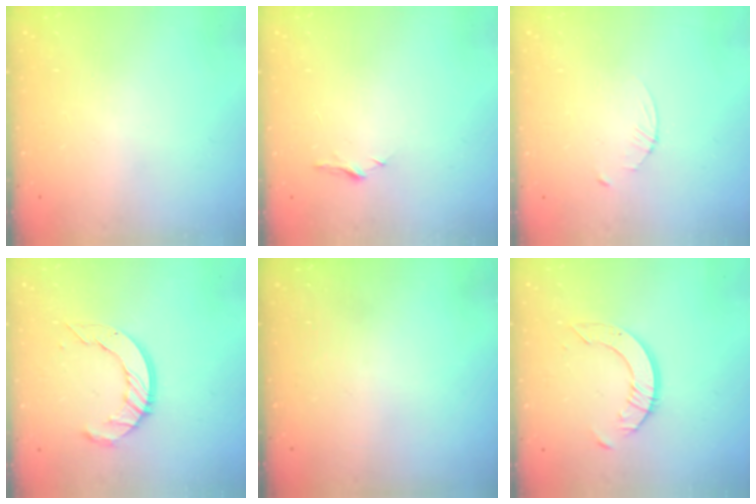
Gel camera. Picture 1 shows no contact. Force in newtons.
{"total": 5.0, "press": 5.0, "slide": 0.6}
{"total": 2.3, "press": 2.3, "slide": 0.3}
{"total": 10.8, "press": 10.8, "slide": 1.0}
{"total": 0.0}
{"total": 6.9, "press": 6.8, "slide": 0.7}